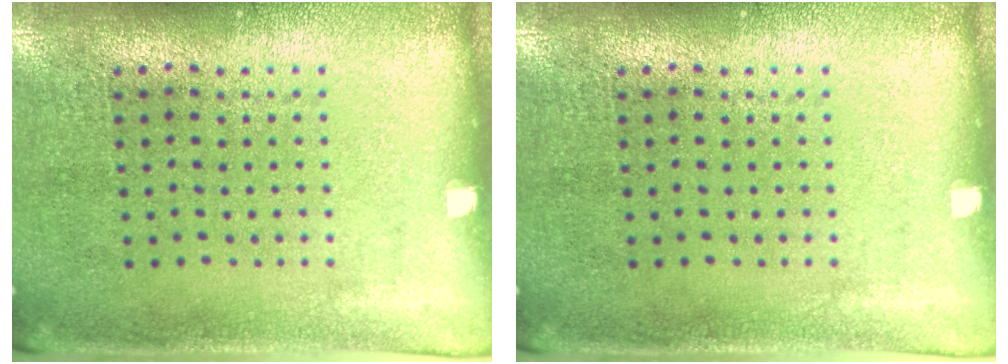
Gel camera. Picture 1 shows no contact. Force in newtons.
{"total": 0.0}